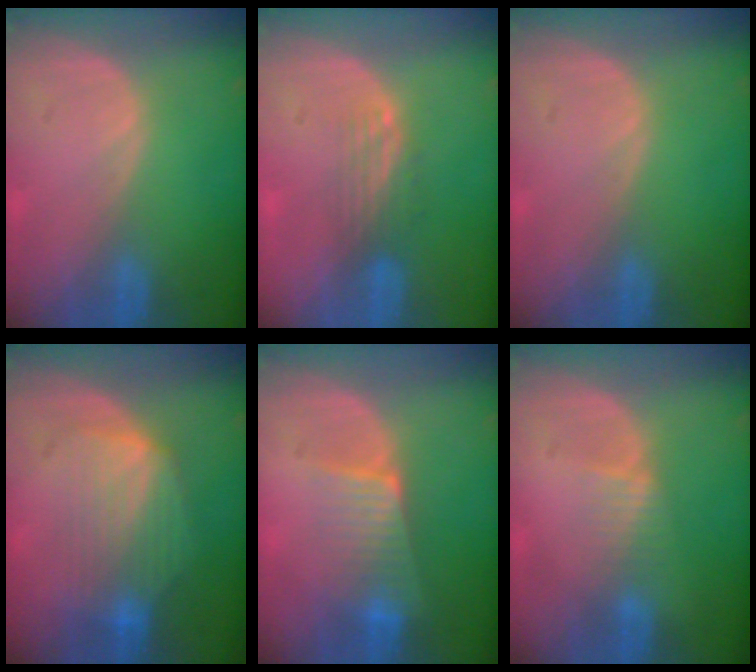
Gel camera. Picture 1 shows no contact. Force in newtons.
{"total": 3.3, "press": 2.7, "slide": 1.9}
{"total": 0.0}
{"total": 7.8, "press": 7.5, "slide": 2.2}
{"total": 6.4, "press": 5.6, "slide": 3.1}
{"total": 2.4, "press": 2.4, "slide": 0.2}